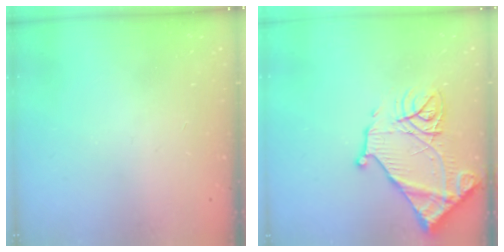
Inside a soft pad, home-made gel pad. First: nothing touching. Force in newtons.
{"total": 17.7, "press": 17.7, "slide": 1.5}